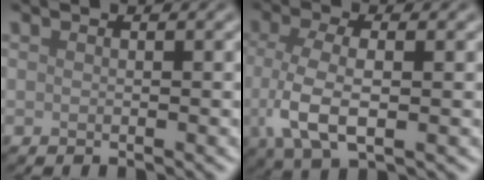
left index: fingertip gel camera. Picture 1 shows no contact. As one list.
[{"total": 5.5, "force": [-0.6, 2.5, 4.9], "torque": [-0.111, -0.008, -0.011]}]